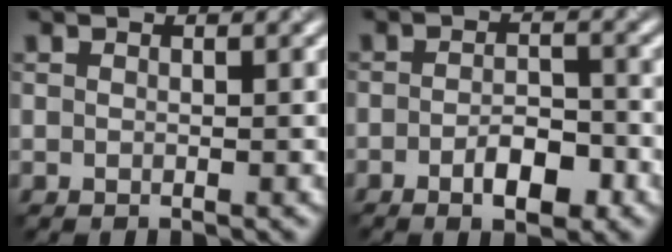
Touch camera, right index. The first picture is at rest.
{"total": 3.8, "force": [-1.7, 1.4, 3.1], "torque": [-0.051, -0.001, -0.028]}